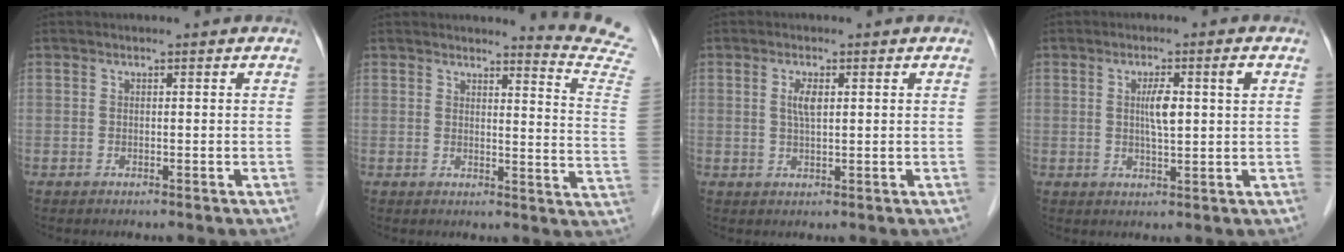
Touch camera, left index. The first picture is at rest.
{"total": 9.8, "force": [9.6, -1.8, 0.8], "torque": [-0.014, -0.116, 0.088]}
{"total": 2.5, "force": [0.6, 0.6, 2.3], "torque": [-0.049, 0.000, 0.013]}
{"total": 5.4, "force": [1.1, 0.4, 5.2], "torque": [-0.096, 0.012, 0.022]}